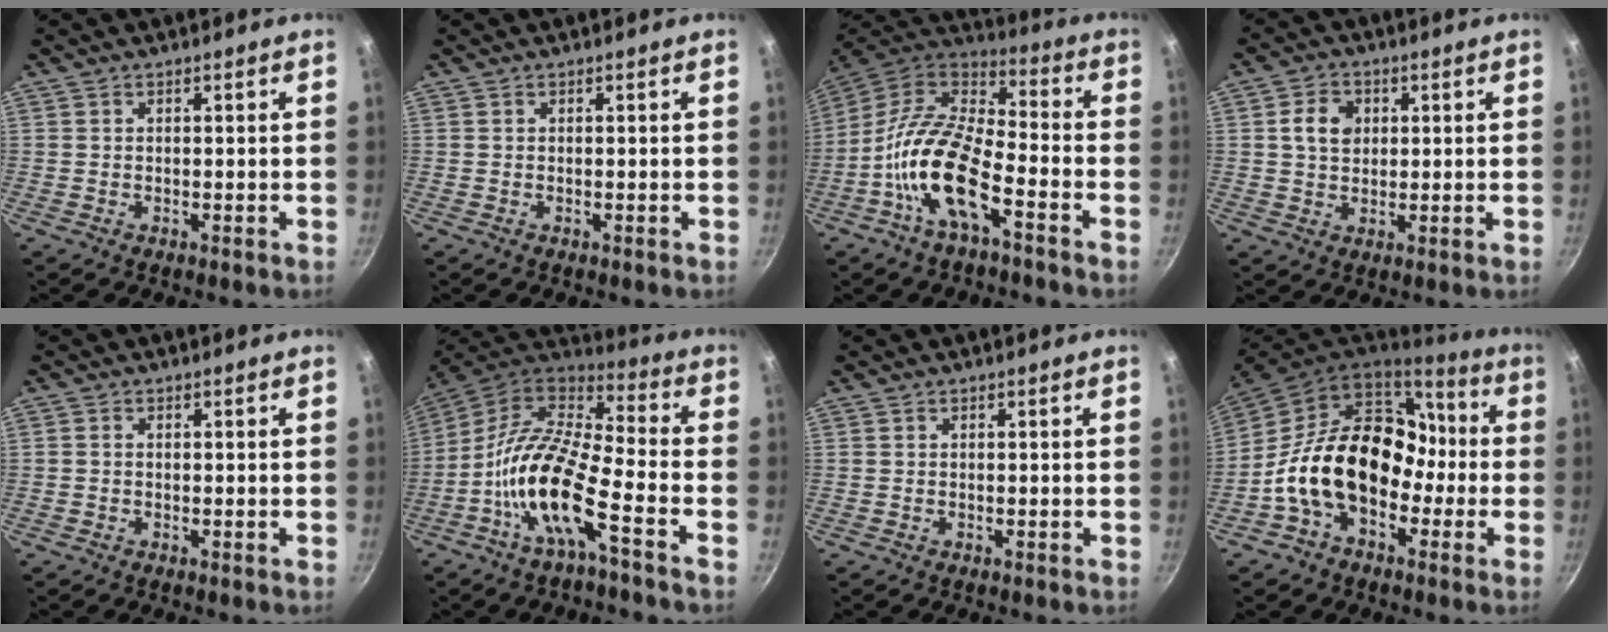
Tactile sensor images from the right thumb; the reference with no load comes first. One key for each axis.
{"total": 0.0}
{"total": 17.0, "fx": -6.8, "fy": 7.0, "fz": 13.9, "tx": -0.260, "ty": 0.052, "tz": -0.149}
{"total": 5.9, "fx": 1.4, "fy": 4.6, "fz": 3.4, "tx": -0.040, "ty": 0.005, "tz": 0.020}
{"total": 0.6, "fx": -0.1, "fy": 0.5, "fz": 0.3, "tx": -0.005, "ty": 0.004, "tz": -0.003}
{"total": 16.7, "fx": -6.8, "fy": 4.7, "fz": 14.4, "tx": -0.269, "ty": 0.055, "tz": -0.149}
{"total": 0.0}
{"total": 21.2, "fx": -3.2, "fy": 15.0, "fz": 14.6, "tx": -0.206, "ty": 0.066, "tz": -0.059}